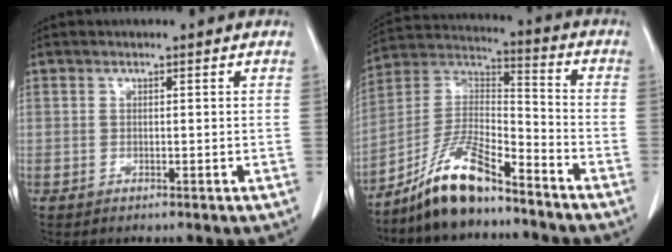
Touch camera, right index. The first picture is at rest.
{"total": 11.9, "force": [-9.3, 2.4, 7.0], "torque": [-0.144, 0.014, -0.174]}